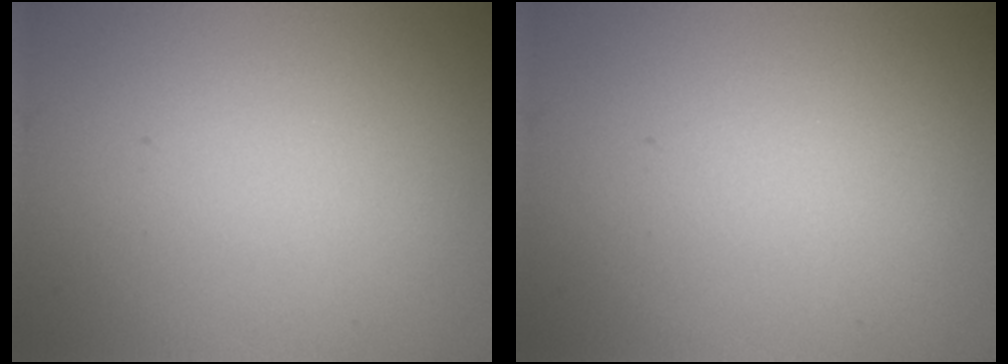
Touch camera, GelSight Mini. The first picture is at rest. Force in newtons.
{"total": 0.0}